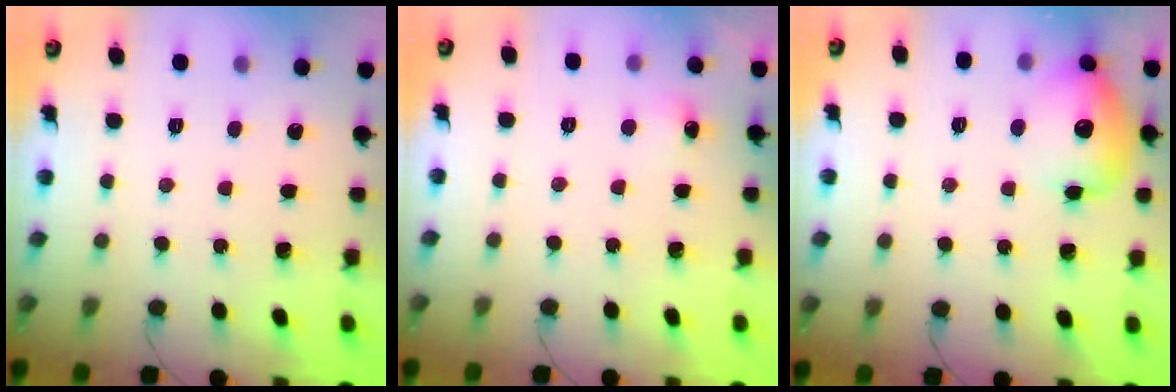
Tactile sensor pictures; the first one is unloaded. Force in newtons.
{"total": 4.7, "press": 4.6, "slide": 1.0}
{"total": 14.0, "press": 13.8, "slide": 2.4}